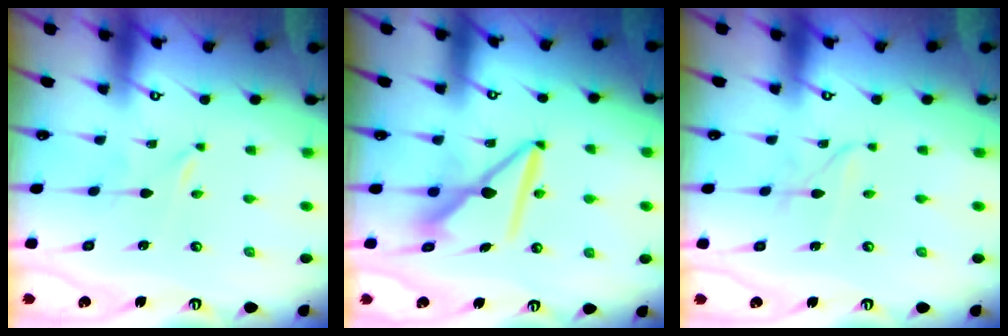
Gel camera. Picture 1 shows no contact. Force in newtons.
{"total": 9.9, "press": 9.9, "slide": 0.7}
{"total": 2.5, "press": 2.5, "slide": 0.2}